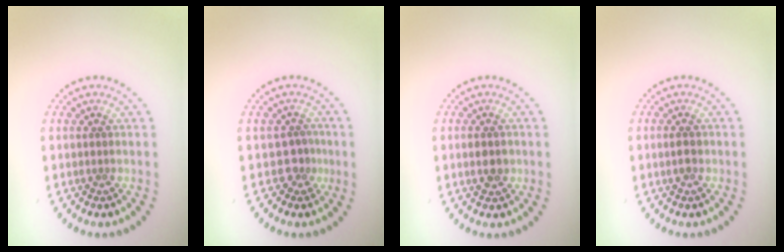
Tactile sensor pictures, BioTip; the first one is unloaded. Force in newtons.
{"total": 1.7, "press": 1.2, "slide": 1.2}
{"total": 2.2, "press": 2.2, "slide": 0.2}
{"total": 1.2, "press": 1.2, "slide": 0.1}